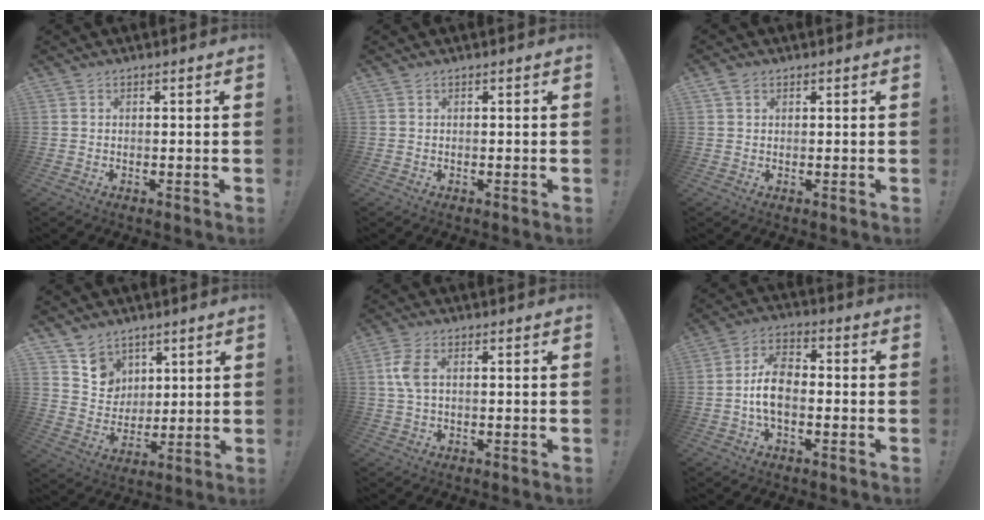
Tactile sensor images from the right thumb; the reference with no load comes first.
{"total": 0.0}
{"total": 1.9, "force": [1.2, 1.2, 0.9], "torque": [-0.015, -0.001, 0.023]}
{"total": 8.6, "force": [5.9, 6.2, 0.5], "torque": [-0.009, -0.058, 0.118]}
{"total": 5.4, "force": [0.8, 2.7, 4.6], "torque": [-0.091, 0.007, 0.015]}
{"total": 9.5, "force": [-1.7, 5.5, 7.6], "torque": [-0.137, 0.005, -0.030]}